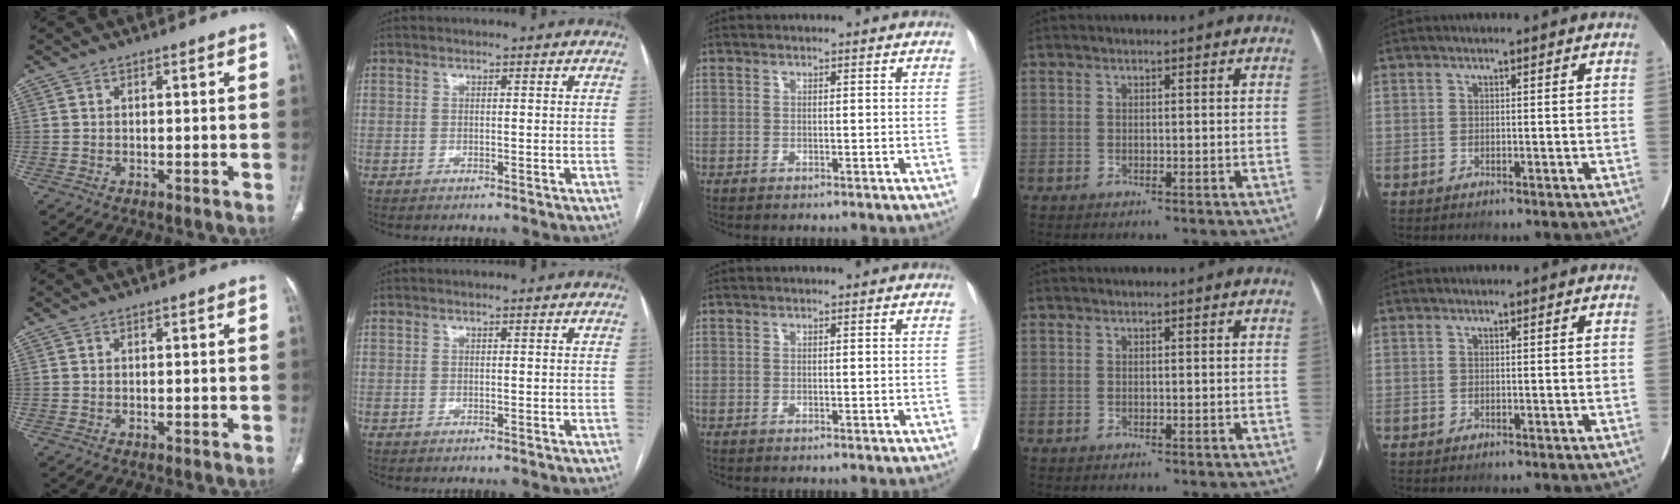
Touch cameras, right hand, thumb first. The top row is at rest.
{}